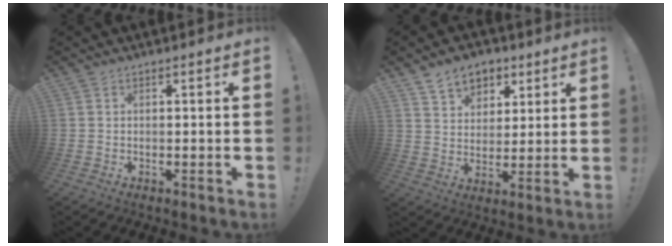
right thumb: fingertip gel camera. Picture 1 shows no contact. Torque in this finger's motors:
{"motor_torque": [0.02, 0.06, 0.59, 0.58, 0.01]}